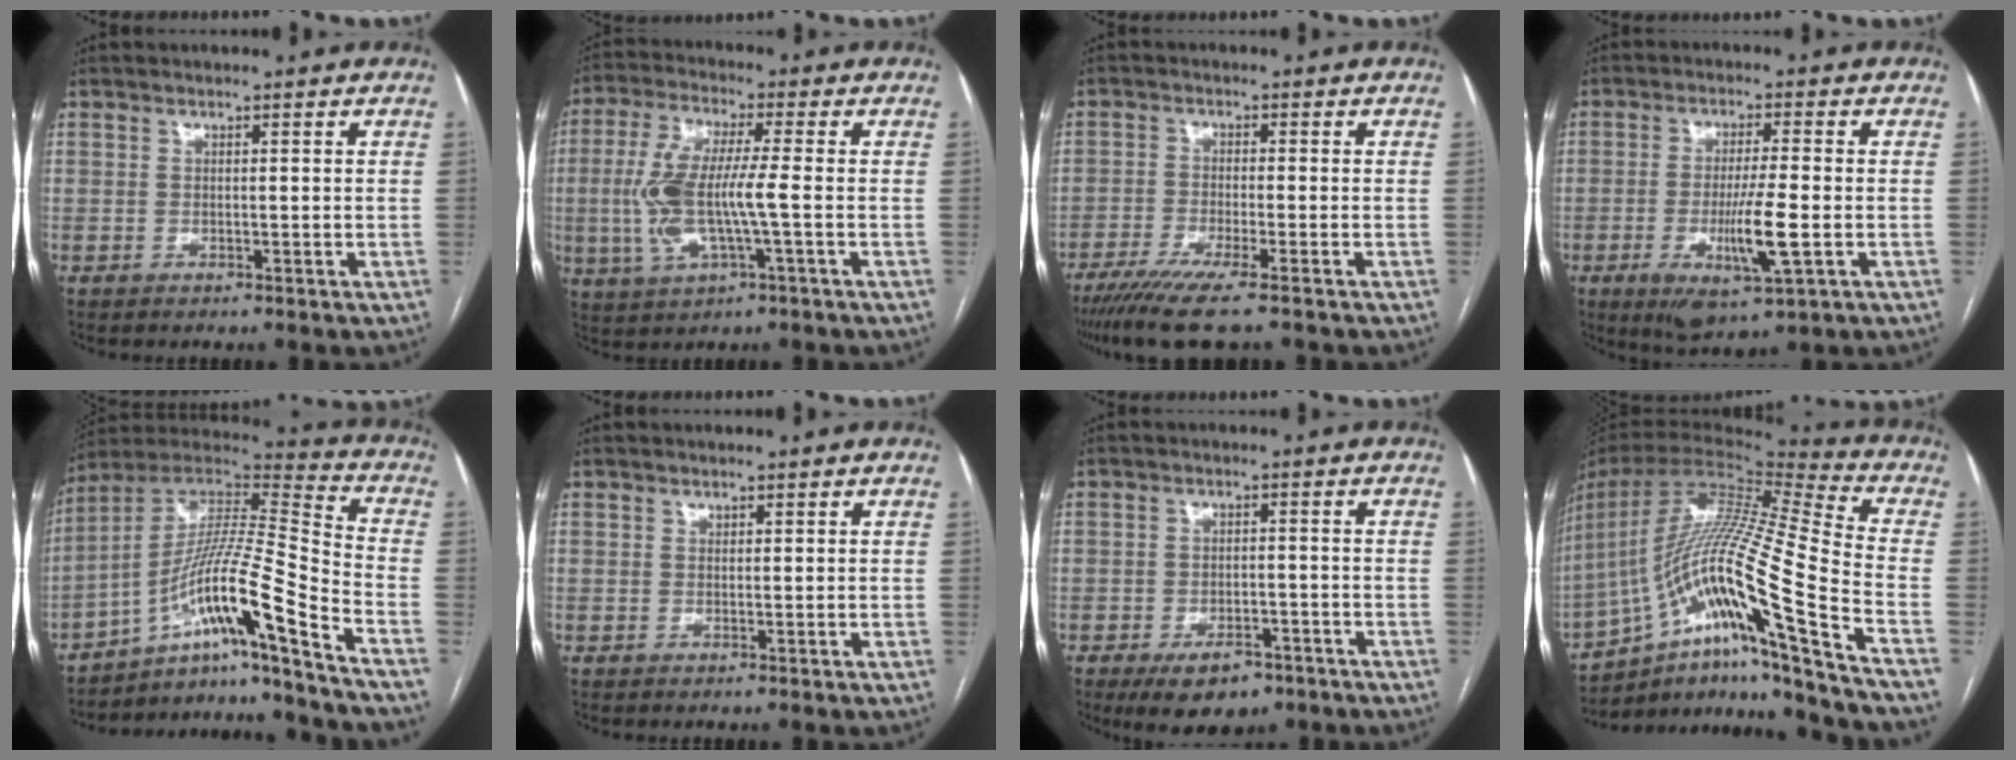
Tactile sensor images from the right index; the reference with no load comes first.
{"total": 10.8, "force": [-1.3, 1.8, 10.6], "torque": [-0.230, 0.007, -0.024]}
{"total": 9.3, "force": [-6.8, 0.4, 6.2], "torque": [-0.099, -0.022, -0.112]}
{"total": 9.6, "force": [-2.6, 1.0, 9.2], "torque": [-0.166, -0.022, -0.041]}
{"total": 17.6, "force": [-11.1, -1.8, 13.6], "torque": [-0.254, 0.017, -0.189]}
{"total": 0.6, "force": [0.4, 0.4, 0.2], "torque": [-0.001, -0.001, 0.005]}
{"total": 7.0, "force": [-4.5, 3.6, 4.0], "torque": [-0.062, -0.002, -0.065]}
{"total": 25.8, "force": [-12.1, -0.7, 22.7], "torque": [-0.402, -0.012, -0.211]}